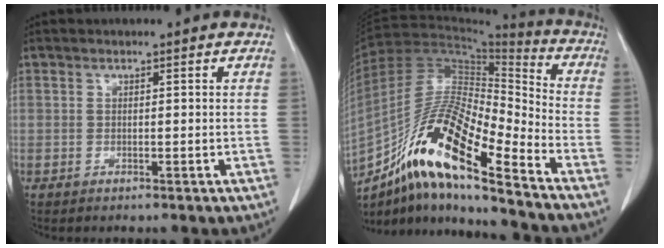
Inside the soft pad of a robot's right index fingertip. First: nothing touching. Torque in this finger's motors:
{"motor_torque": [1.10, -1.04, 0.37, 0.10]}